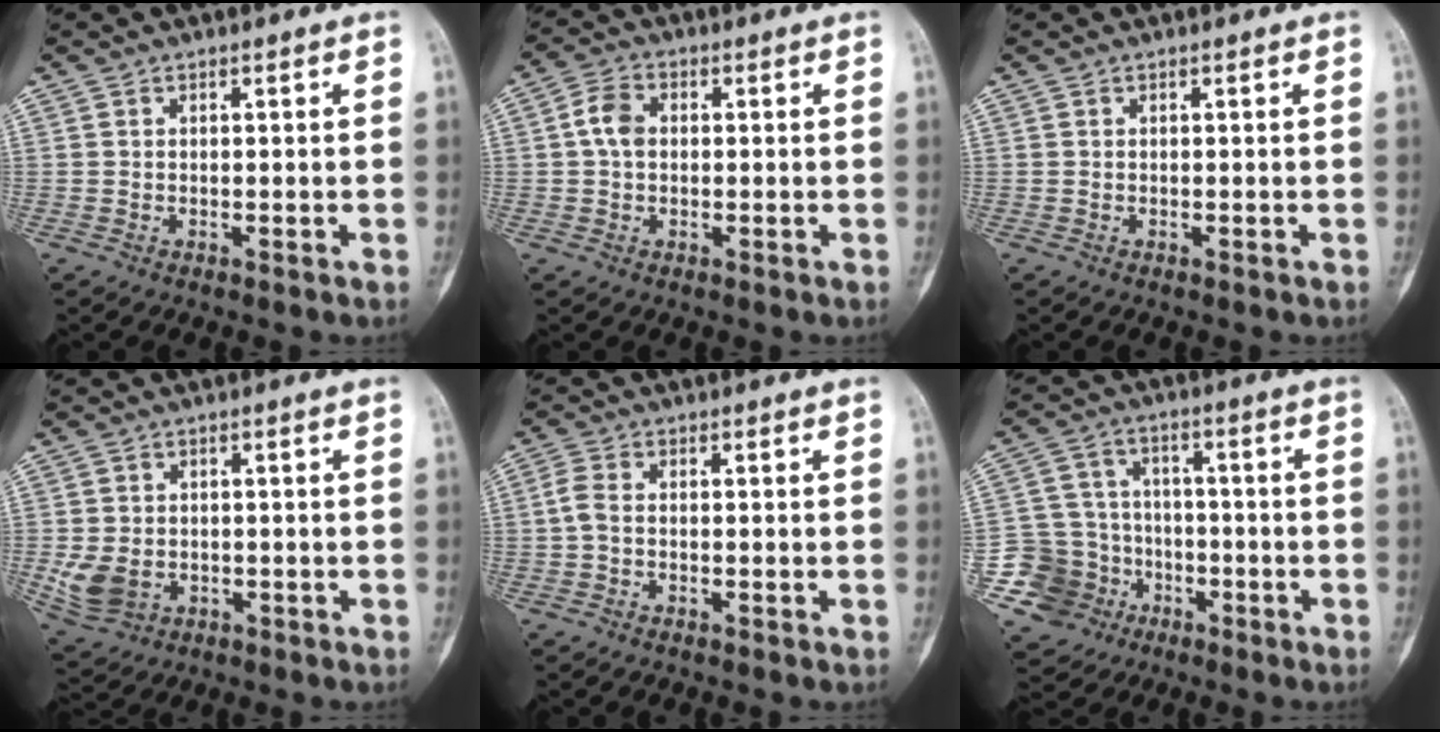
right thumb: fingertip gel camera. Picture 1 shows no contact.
{"total": 5.1, "force": [0.4, 3.8, 3.4], "torque": [-0.061, 0.012, 0.001]}
{"total": 0.0}
{"total": 6.4, "force": [-1.1, 5.0, 3.9], "torque": [-0.072, 0.000, -0.011]}
{"total": 2.7, "force": [-0.4, 1.6, 2.1], "torque": [-0.049, 0.007, -0.016]}
{"total": 11.6, "force": [-4.9, 10.4, 1.5], "torque": [-0.009, 0.058, -0.076]}